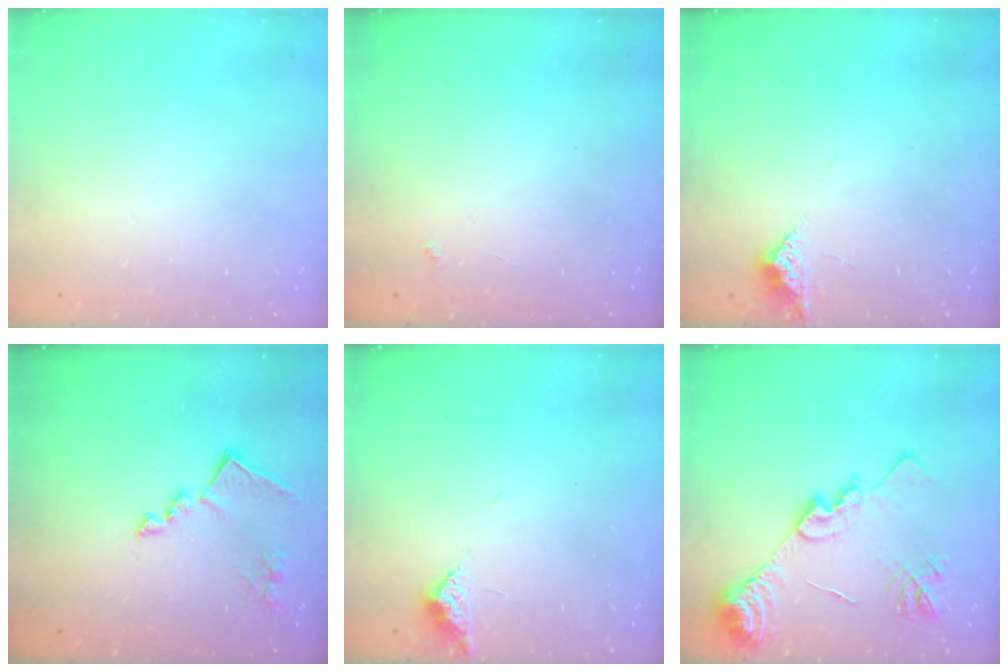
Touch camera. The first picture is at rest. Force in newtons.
{"total": 2.2, "press": 2.2, "slide": 0.4}
{"total": 4.2, "press": 4.2, "slide": 0.6}
{"total": 13.6, "press": 13.6, "slide": 0.7}
{"total": 3.8, "press": 3.8, "slide": 0.6}
{"total": 18.3, "press": 18.2, "slide": 1.9}